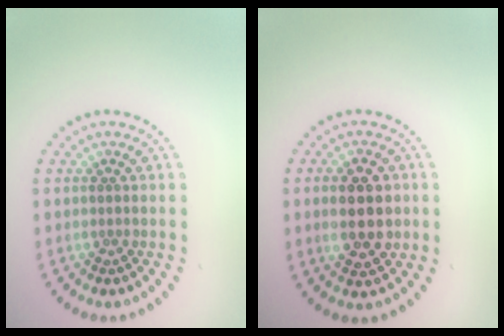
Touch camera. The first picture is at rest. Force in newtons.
{"total": 5.0, "press": 5.0, "slide": 0.3}